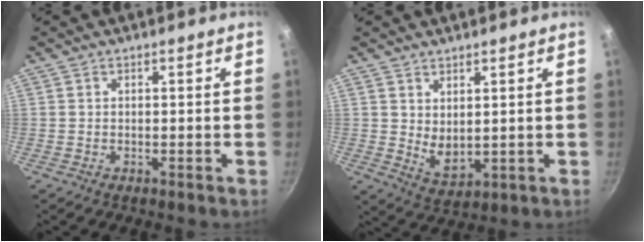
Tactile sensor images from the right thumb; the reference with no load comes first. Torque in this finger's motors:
{"motor_torque": [-0.38, 0.48, -0.26, 0.31, 0.00]}